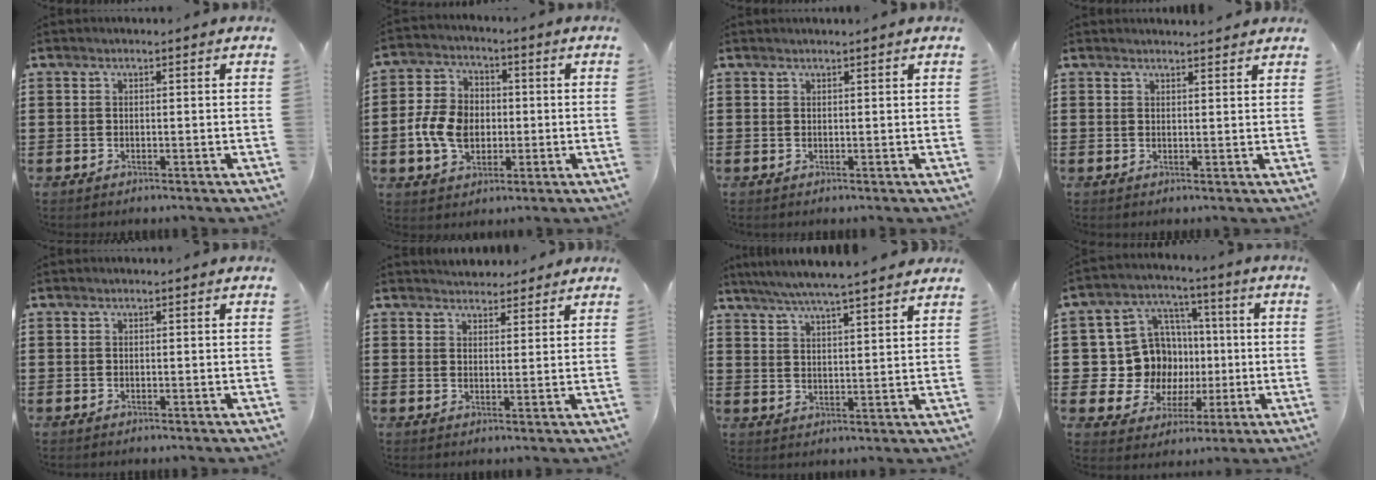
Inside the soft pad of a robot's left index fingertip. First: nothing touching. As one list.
[{"total": 7.6, "force": [-1.3, 5.8, 4.6], "torque": [-0.118, 0.008, -0.029]}, {"total": 0.6, "force": [0.5, -0.1, 0.3], "torque": [-0.005, -0.002, 0.011]}, {"total": 1.6, "force": [1.6, 0.0, 0.2], "torque": [-0.008, 0.002, 0.032]}, {"total": 0.0}, {"total": 3.1, "force": [3.0, 0.9, 0.1], "torque": [-0.003, -0.005, 0.054]}, {"total": 5.5, "force": [5.0, -0.4, 2.3], "torque": [-0.062, -0.024, 0.086]}, {"total": 12.1, "force": [0.6, 11.5, 3.7], "torque": [-0.113, 0.002, 0.027]}]